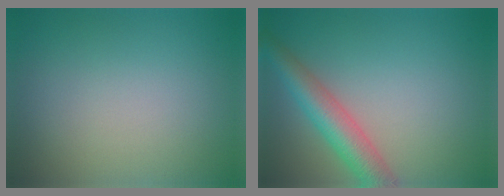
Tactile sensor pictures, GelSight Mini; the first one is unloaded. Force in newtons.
{"total": 5.0, "press": 5.0, "slide": 0.2}